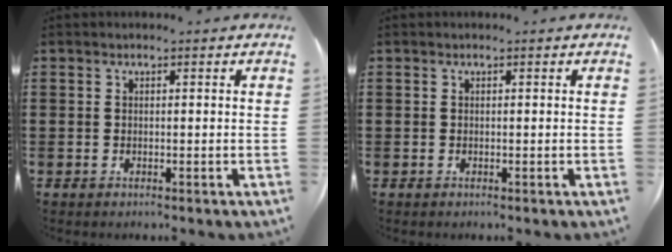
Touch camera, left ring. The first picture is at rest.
{"total": 0.0}